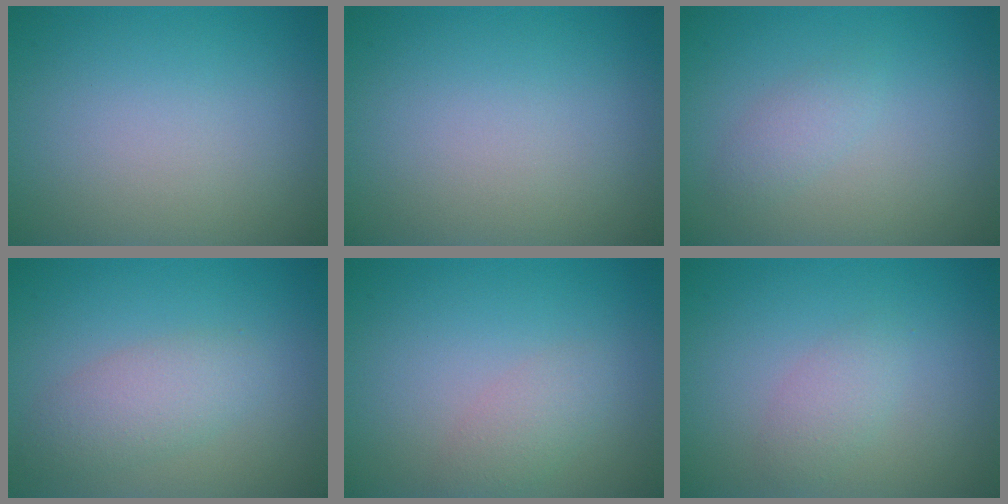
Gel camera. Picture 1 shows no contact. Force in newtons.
{"total": 0.0}
{"total": 1.4, "press": 1.4, "slide": 0.1}
{"total": 3.0, "press": 3.0, "slide": 0.2}
{"total": 1.8, "press": 1.8, "slide": 0.1}
{"total": 1.7, "press": 1.7, "slide": 0.1}